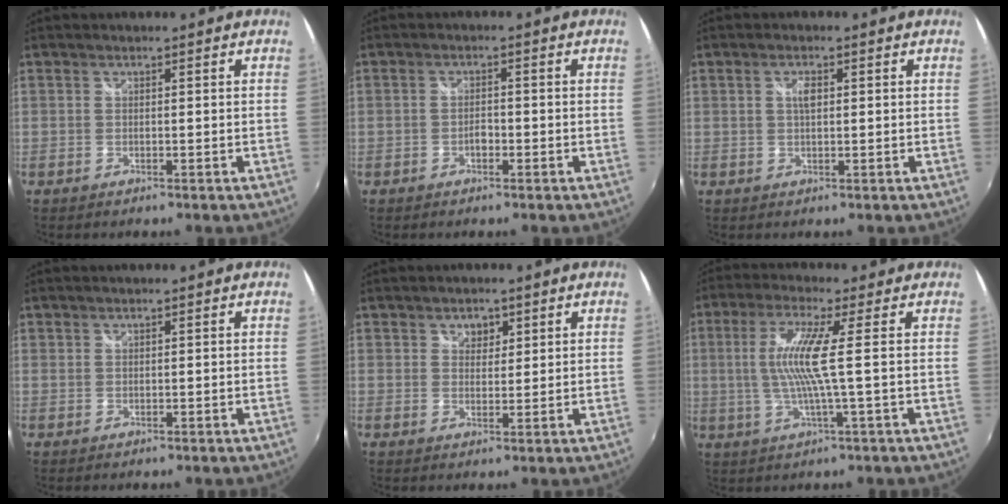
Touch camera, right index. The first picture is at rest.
{"total": 1.7, "force": [-0.9, 0.9, 1.0], "torque": [-0.021, 0.002, -0.018]}
{"total": 2.1, "force": [0.5, 0.9, 1.8], "torque": [-0.033, 0.002, 0.008]}
{"total": 0.0}
{"total": 2.5, "force": [1.4, 2.0, 0.8], "torque": [-0.006, 0.005, 0.023]}
{"total": 8.4, "force": [0.4, -1.1, 8.3], "torque": [-0.168, -0.006, 0.013]}